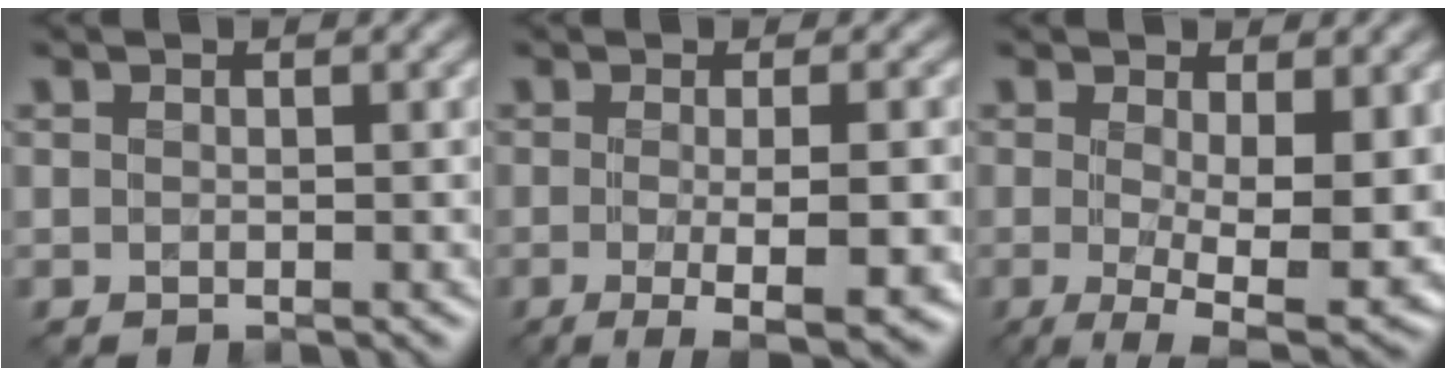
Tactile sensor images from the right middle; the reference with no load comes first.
{"total": 6.3, "force": [-1.4, 1.5, 6.0], "torque": [-0.088, -0.015, -0.017]}
{"total": 8.7, "force": [-0.4, 2.9, 8.2], "torque": [-0.134, -0.023, -0.002]}